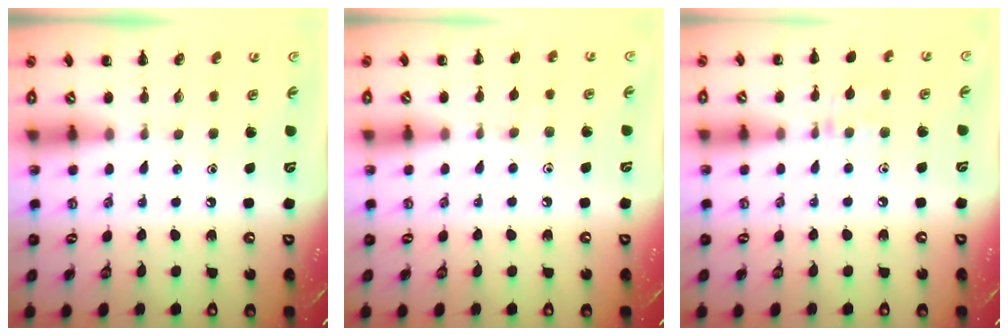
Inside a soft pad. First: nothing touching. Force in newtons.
{"total": 3.5, "press": 3.2, "slide": 1.3}
{"total": 7.1, "press": 7.0, "slide": 1.4}